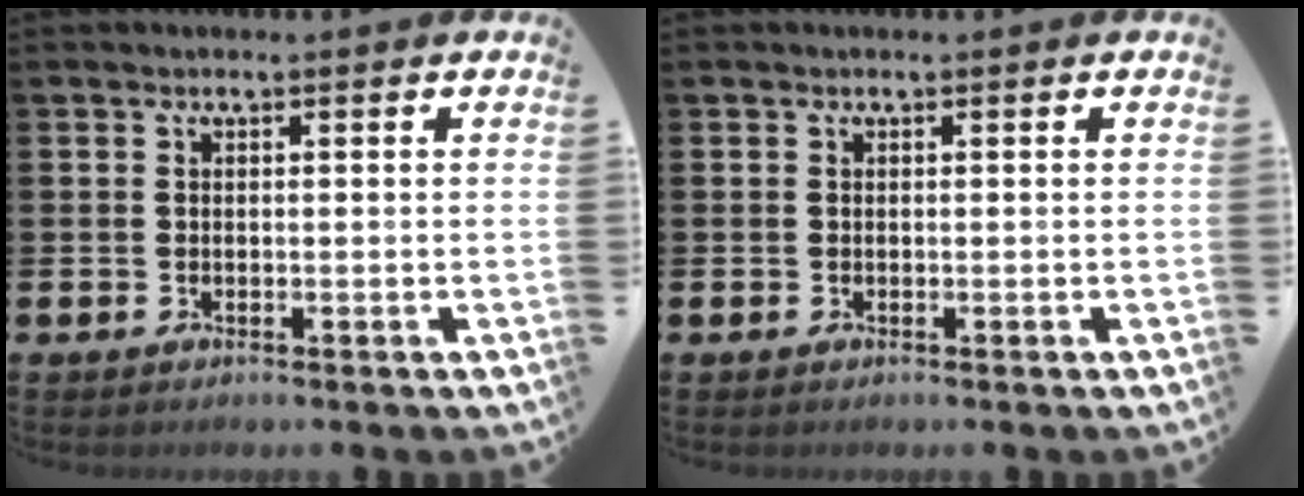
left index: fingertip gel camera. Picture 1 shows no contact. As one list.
[{"total": 0.0}]